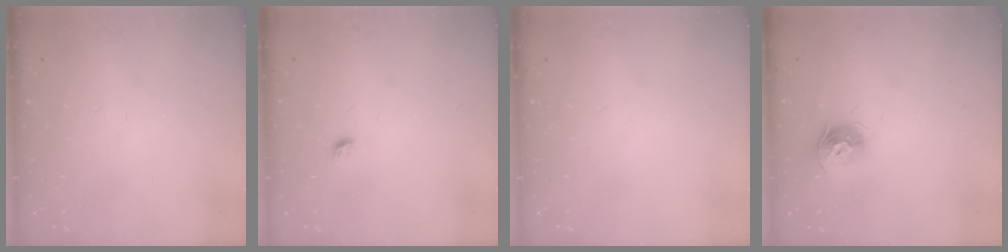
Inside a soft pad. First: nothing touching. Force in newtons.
{"total": 3.7, "press": 3.6, "slide": 1.0}
{"total": 0.0}
{"total": 9.5, "press": 9.4, "slide": 0.9}